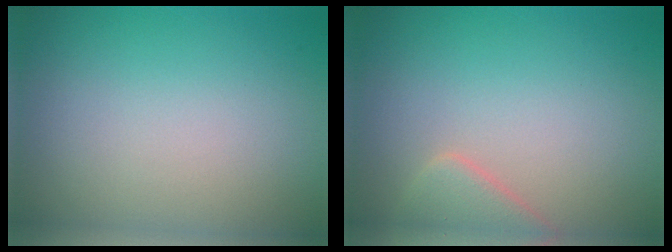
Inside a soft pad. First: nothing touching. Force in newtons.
{"total": 2.8, "press": 2.8, "slide": 0.2}